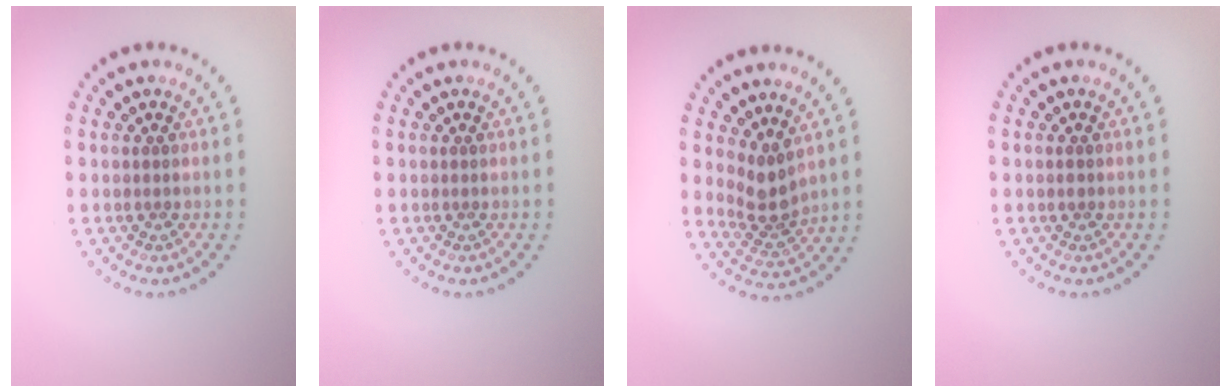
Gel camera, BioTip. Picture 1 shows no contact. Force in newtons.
{"total": 0.0}
{"total": 2.9, "press": 2.2, "slide": 1.8}
{"total": 0.6, "press": 0.6, "slide": 0.1}